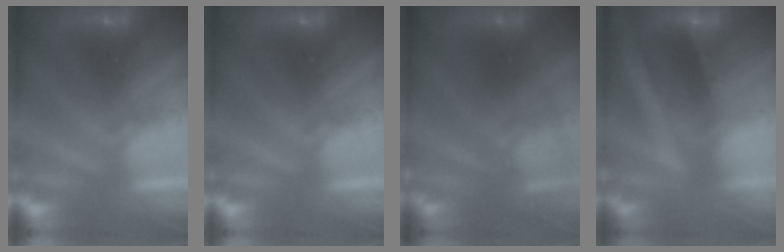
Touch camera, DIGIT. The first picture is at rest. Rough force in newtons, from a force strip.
{"total": 0.0}
{"total": 2.1}
{"total": 2.1}